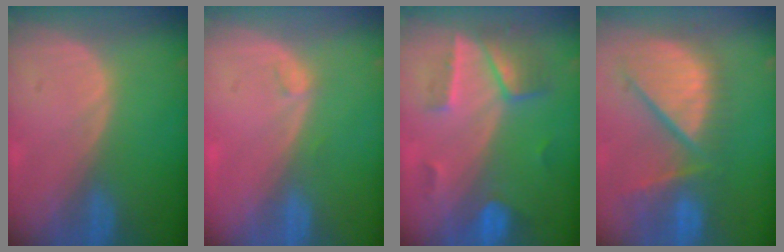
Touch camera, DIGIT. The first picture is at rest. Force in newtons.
{"total": 1.0, "press": 0.9, "slide": 0.3}
{"total": 7.2, "press": 6.3, "slide": 3.5}
{"total": 11.7, "press": 10.3, "slide": 5.5}